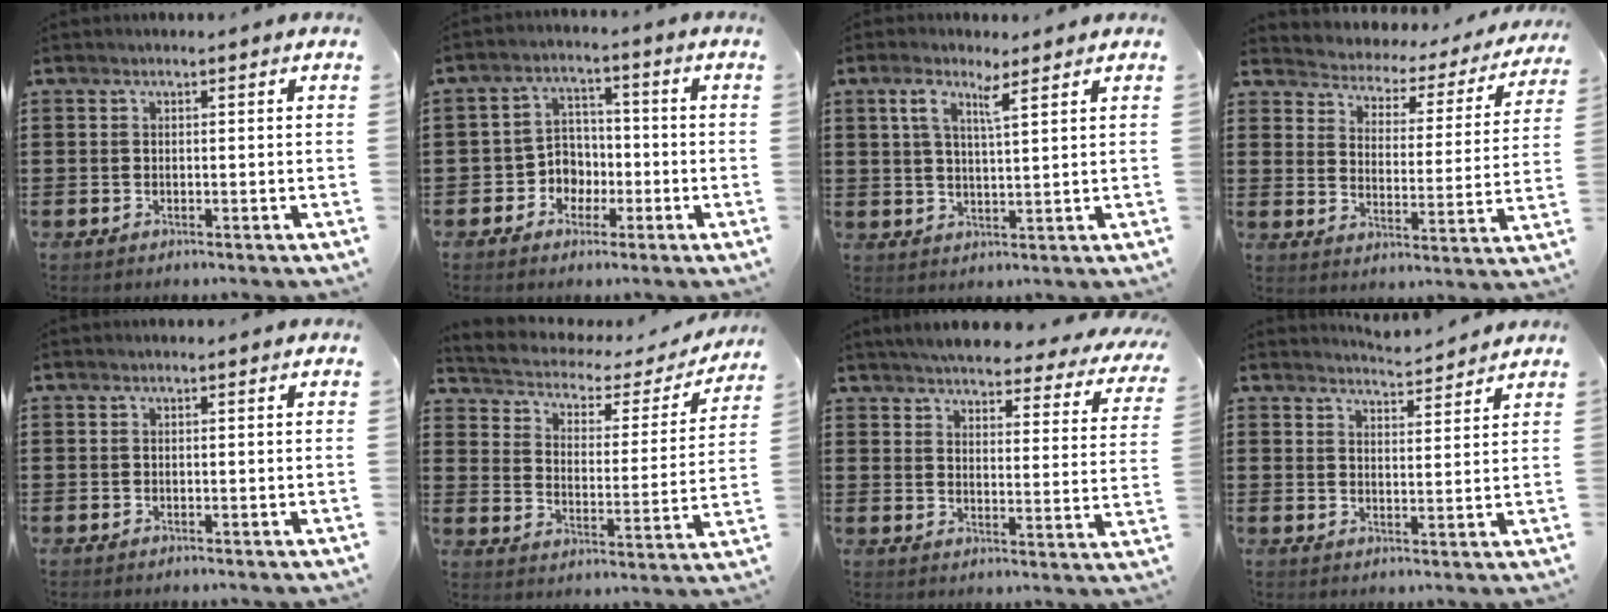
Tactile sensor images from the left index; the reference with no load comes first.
{"total": 4.8, "force": [-2.0, 4.2, 1.3], "torque": [-0.038, 0.011, -0.042]}
{"total": 4.9, "force": [3.0, 1.0, 3.7], "torque": [-0.077, -0.001, 0.051]}
{"total": 2.4, "force": [2.3, 0.9, 0.0], "torque": [-0.021, -0.024, 0.027]}
{"total": 0.0}
{"total": 2.7, "force": [1.9, 1.6, 1.1], "torque": [-0.039, -0.017, 0.023]}
{"total": 4.8, "force": [4.6, 0.0, 1.3], "torque": [-0.050, -0.036, 0.076]}
{"total": 3.8, "force": [3.7, -0.2, 0.3], "torque": [-0.017, -0.020, 0.067]}